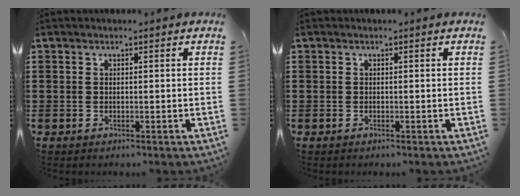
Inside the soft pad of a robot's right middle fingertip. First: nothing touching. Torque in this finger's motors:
{"motor_torque": [0.62, 0.46, 0.21, 0.01]}